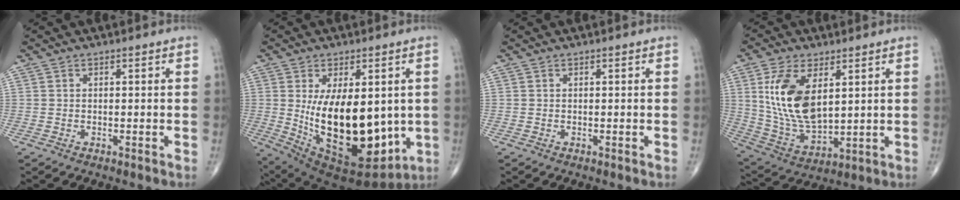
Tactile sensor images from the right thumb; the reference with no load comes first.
{"total": 22.3, "force": [-0.4, 11.4, 19.1], "torque": [-0.300, -0.033, 0.028]}
{"total": 0.0}
{"total": 15.4, "force": [4.3, 8.1, 12.4], "torque": [-0.232, -0.022, 0.097]}